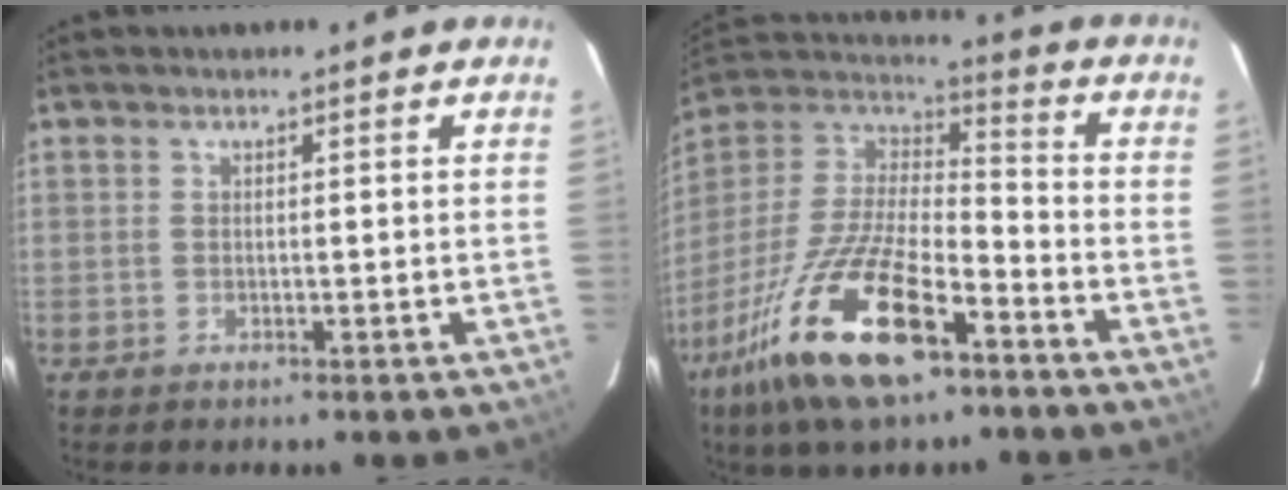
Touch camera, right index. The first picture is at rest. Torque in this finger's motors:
{"motor_torque": [1.13, -1.01, 1.06, 0.21]}